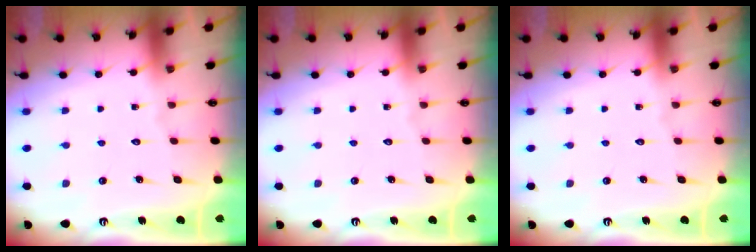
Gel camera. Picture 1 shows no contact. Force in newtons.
{"total": 0.0}
{"total": 0.0}